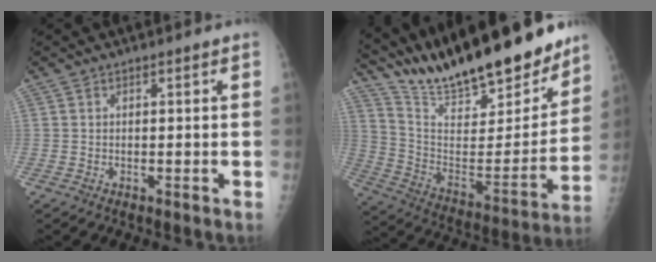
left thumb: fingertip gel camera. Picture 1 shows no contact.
{"total": 27.2, "force": [22.8, 6.8, 13.2], "torque": [-0.188, -0.097, 0.365]}